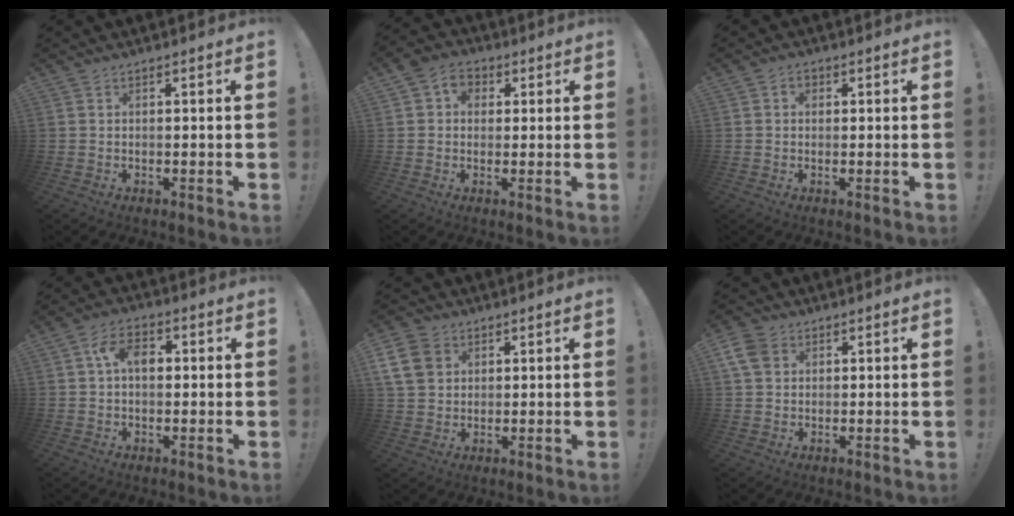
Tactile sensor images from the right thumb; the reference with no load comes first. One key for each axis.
{"total": 6.4, "fx": 1.5, "fy": 5.6, "fz": 2.7, "tx": -0.040, "ty": 0.004, "tz": 0.030}
{"total": 2.1, "fx": 0.3, "fy": 1.7, "fz": 1.2, "tx": -0.015, "ty": 0.001, "tz": 0.004}
{"total": 7.4, "fx": 1.4, "fy": 4.6, "fz": 5.6, "tx": -0.108, "ty": 0.011, "tz": 0.025}
{"total": 10.7, "fx": 3.7, "fy": 8.6, "fz": 5.1, "tx": -0.099, "ty": -0.016, "tz": 0.076}
{"total": 7.3, "fx": 2.8, "fy": 5.6, "fz": 3.7, "tx": -0.071, "ty": -0.001, "tz": 0.059}